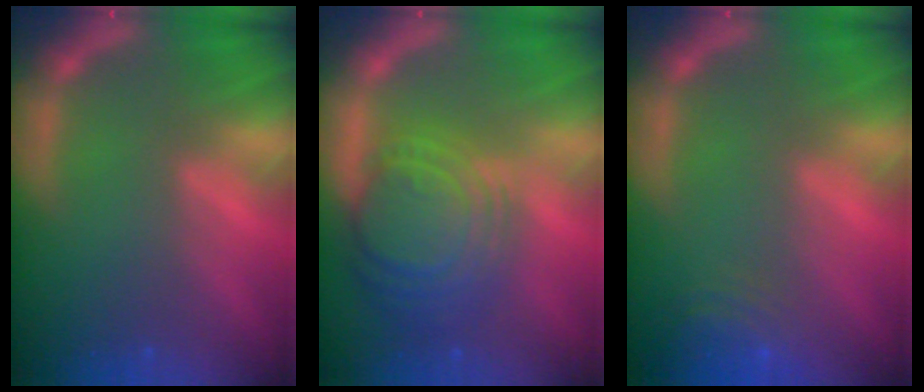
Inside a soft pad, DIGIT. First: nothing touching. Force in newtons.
{"total": 10.0}
{"total": 5.1}